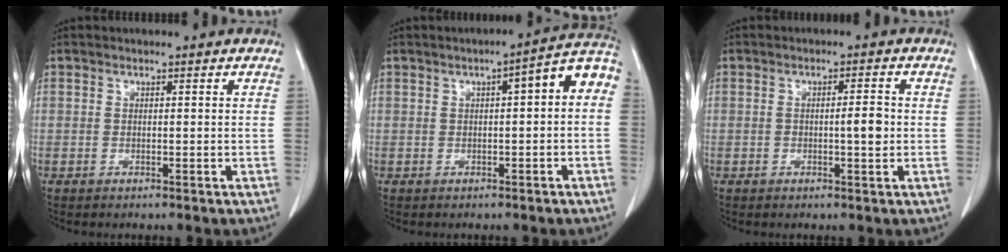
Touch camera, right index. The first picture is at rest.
{"total": 6.6, "force": [0.8, 1.2, 6.4], "torque": [-0.080, 0.029, 0.003]}
{"total": 2.9, "force": [-0.2, 0.6, 2.8], "torque": [-0.042, 0.004, -0.002]}